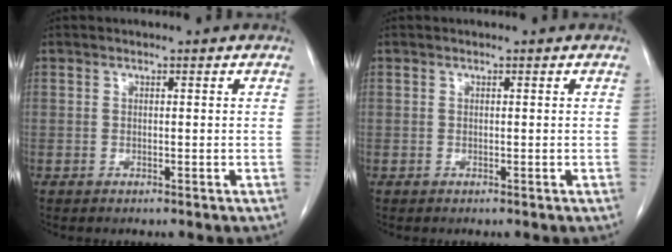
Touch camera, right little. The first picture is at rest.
{"total": 0.0}